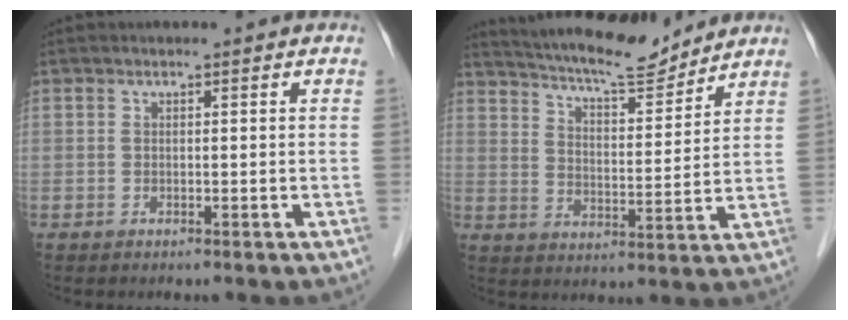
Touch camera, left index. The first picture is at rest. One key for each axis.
{"total": 12.3, "fx": 11.5, "fy": 1.4, "fz": 4.1, "tx": -0.073, "ty": 0.000, "tz": 0.182}